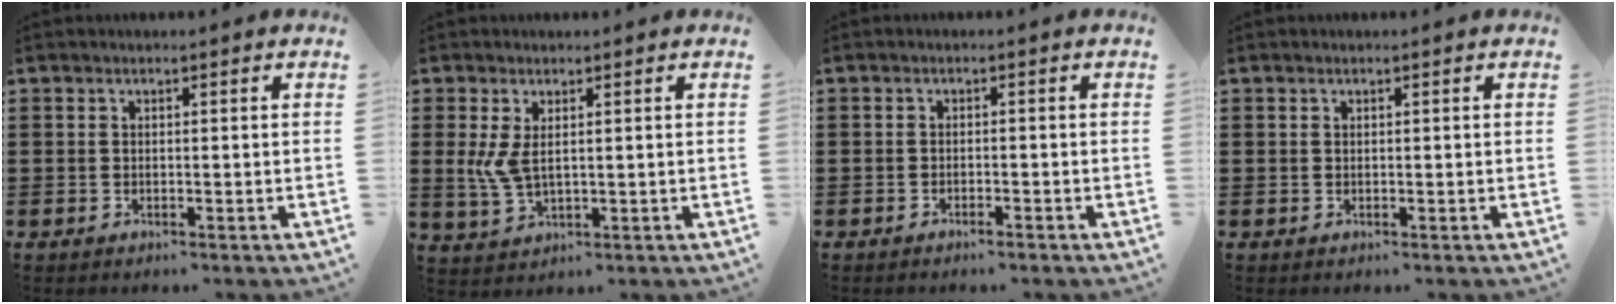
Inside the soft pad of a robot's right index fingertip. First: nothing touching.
{"total": 4.8, "force": [1.2, 2.2, 4.1], "torque": [-0.106, -0.003, 0.015]}
{"total": 0.9, "force": [-0.9, 0.0, 0.3], "torque": [-0.009, -0.002, -0.017]}
{"total": 0.0}